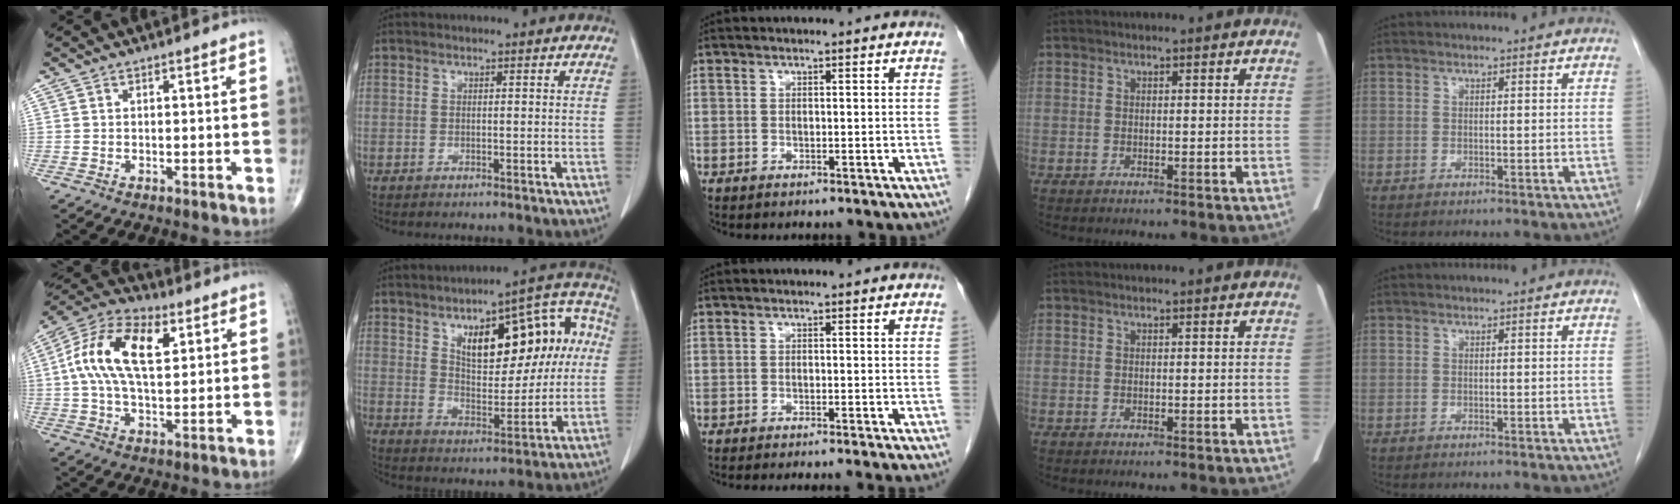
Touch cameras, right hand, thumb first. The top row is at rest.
{"thumb": {"total": 16.6, "force": [4.0, 8.7, 13.6], "torque": [-0.249, 0.014, 0.064]}, "index": {"total": 17.3, "force": [4.4, 7.5, 14.9], "torque": [-0.190, 0.043, 0.069]}, "middle": {"total": 6.8, "force": [-6.1, -0.7, 3.0], "torque": [-0.019, -0.014, -0.083]}}